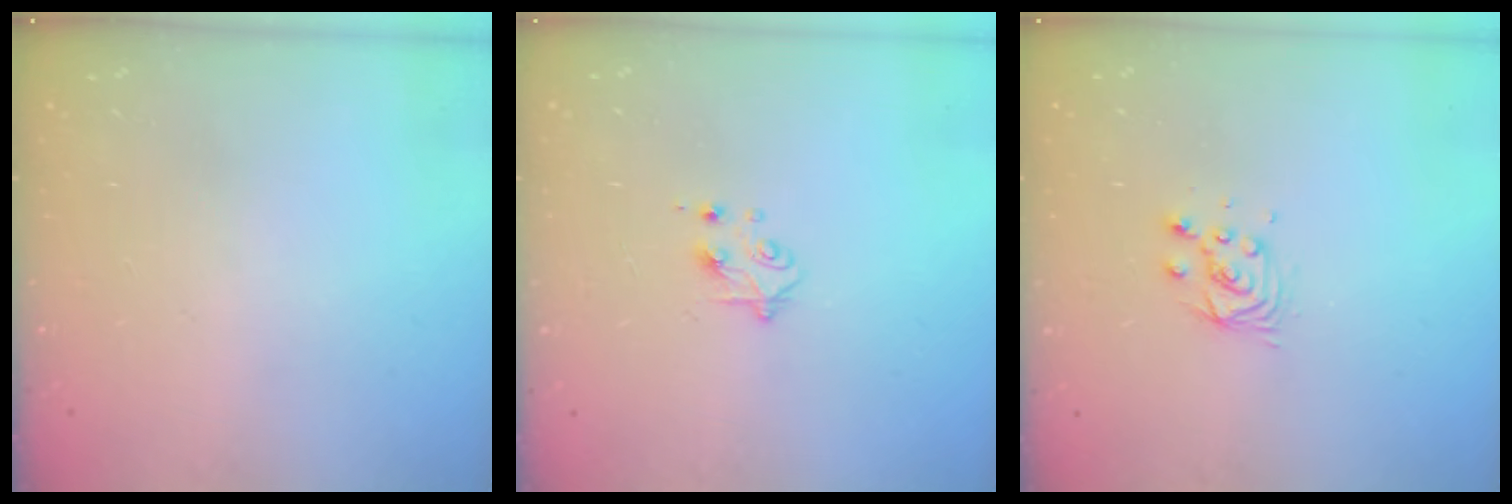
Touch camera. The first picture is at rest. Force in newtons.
{"total": 4.9, "press": 4.8, "slide": 0.7}
{"total": 5.5, "press": 5.5, "slide": 0.5}